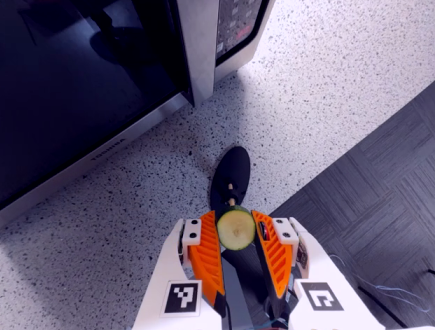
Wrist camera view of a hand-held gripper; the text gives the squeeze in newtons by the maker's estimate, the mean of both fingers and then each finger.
{"total": 8.4, "left": 8.0, "right": 8.8}